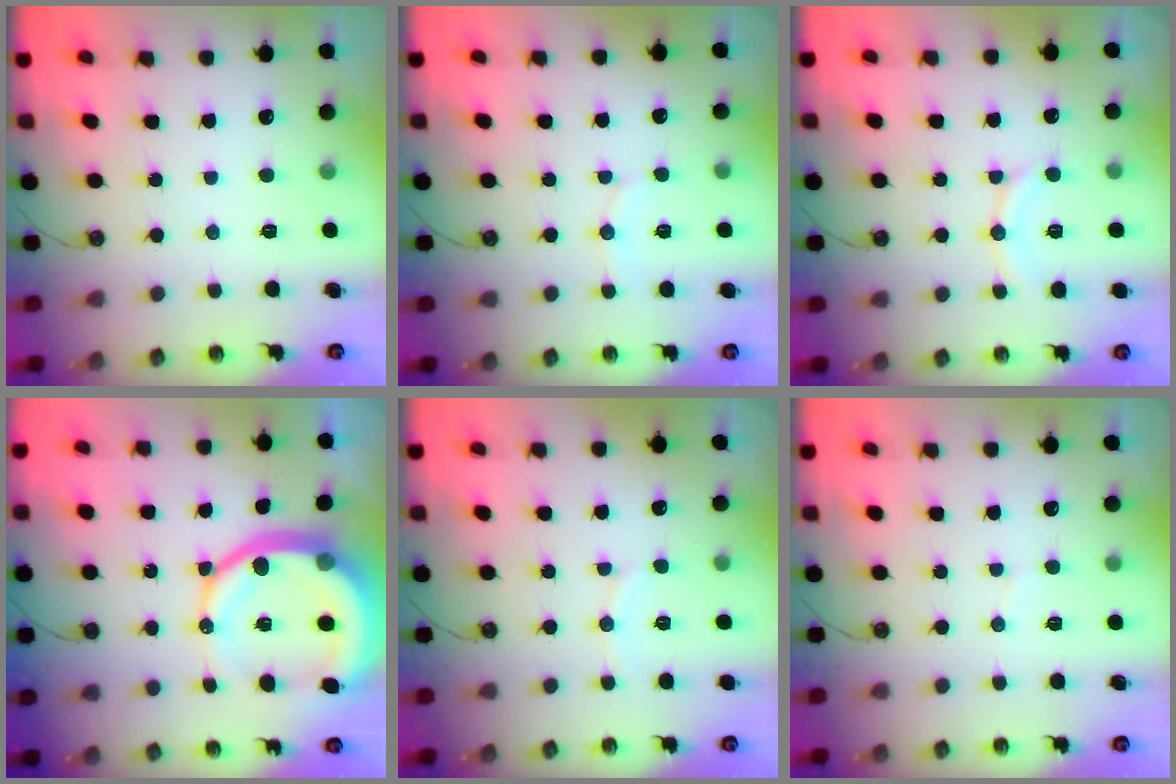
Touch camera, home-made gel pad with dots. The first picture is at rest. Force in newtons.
{"total": 6.3, "press": 6.1, "slide": 1.5}
{"total": 8.0, "press": 8.0, "slide": 0.9}
{"total": 17.8, "press": 17.6, "slide": 2.1}
{"total": 4.6, "press": 4.5, "slide": 0.6}
{"total": 3.0, "press": 2.9, "slide": 0.3}